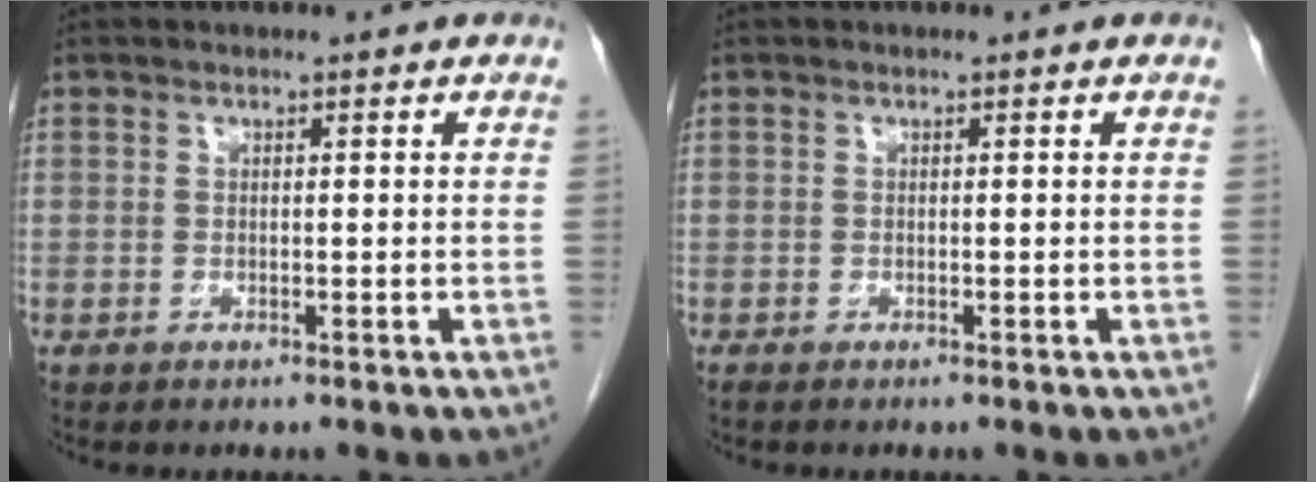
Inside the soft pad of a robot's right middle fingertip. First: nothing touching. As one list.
[{"total": 0.0}]